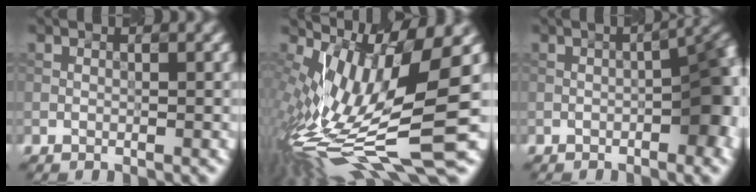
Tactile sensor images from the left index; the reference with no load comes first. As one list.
[{"total": 13.5, "force": [-1.5, 3.9, 12.8], "torque": [-0.255, 0.007, -0.014]}, {"total": 6.6, "force": [-1.7, 2.2, 6.0], "torque": [-0.068, 0.006, -0.022]}]